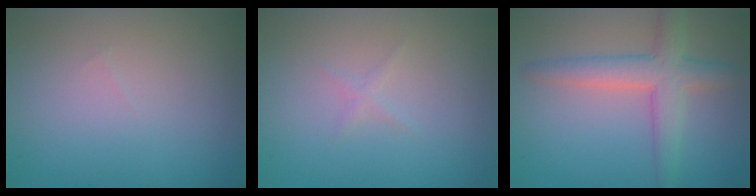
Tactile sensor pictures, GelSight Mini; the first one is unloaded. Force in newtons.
{"total": 0.6, "press": 0.6, "slide": 0.0}
{"total": 4.5, "press": 4.5, "slide": 0.2}